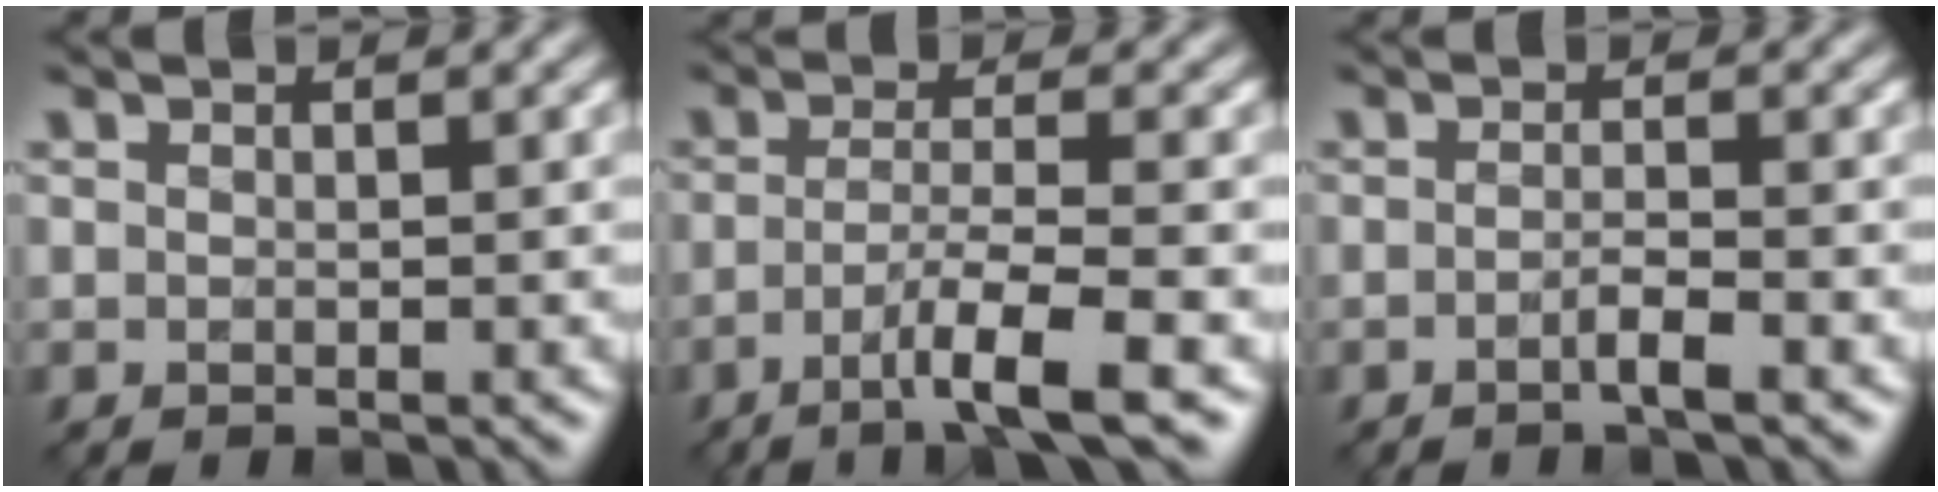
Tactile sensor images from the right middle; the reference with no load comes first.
{"total": 5.4, "force": [-2.5, 0.8, 4.7], "torque": [-0.076, 0.001, -0.051]}
{"total": 1.9, "force": [-0.8, 0.4, 1.6], "torque": [-0.024, 0.007, -0.019]}